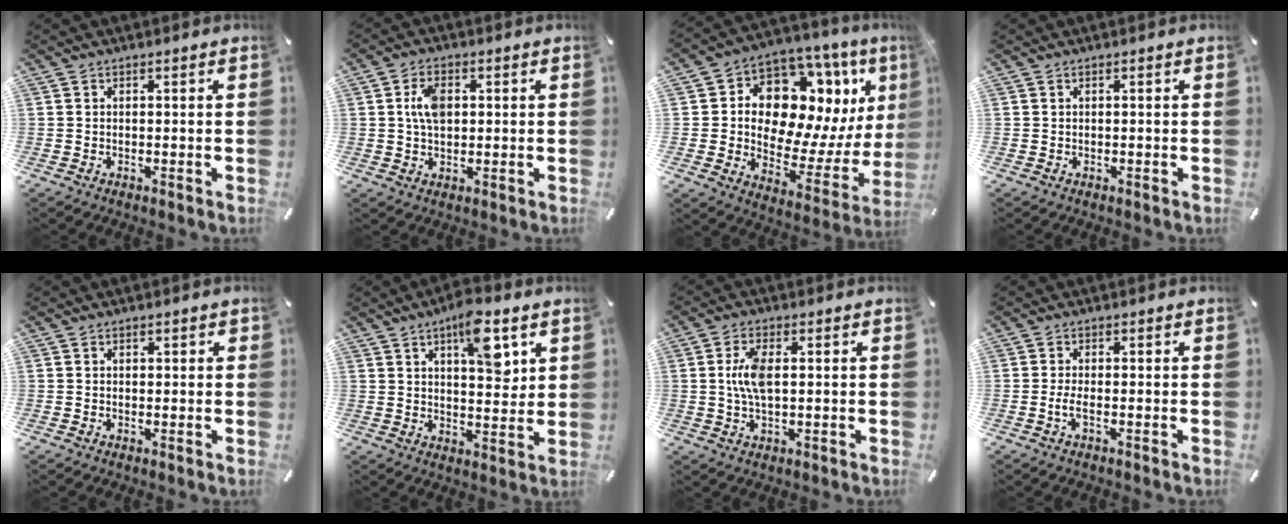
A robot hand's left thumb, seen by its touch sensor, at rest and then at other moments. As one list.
[{"total": 6.4, "force": [1.2, 4.0, 4.8], "torque": [-0.098, 0.006, 0.018]}, {"total": 14.9, "force": [6.8, 9.9, 8.8], "torque": [-0.135, -0.070, 0.123]}, {"total": 0.0}, {"total": 0.9, "force": [0.1, 0.7, 0.5], "torque": [-0.002, 0.001, -0.002]}, {"total": 11.4, "force": [5.7, 5.0, 8.5], "torque": [-0.111, -0.027, 0.091]}, {"total": 6.7, "force": [0.8, 2.9, 5.9], "torque": [-0.146, -0.003, 0.006]}, {"total": 2.8, "force": [-0.6, 0.8, 2.6], "torque": [-0.059, -0.004, -0.015]}]